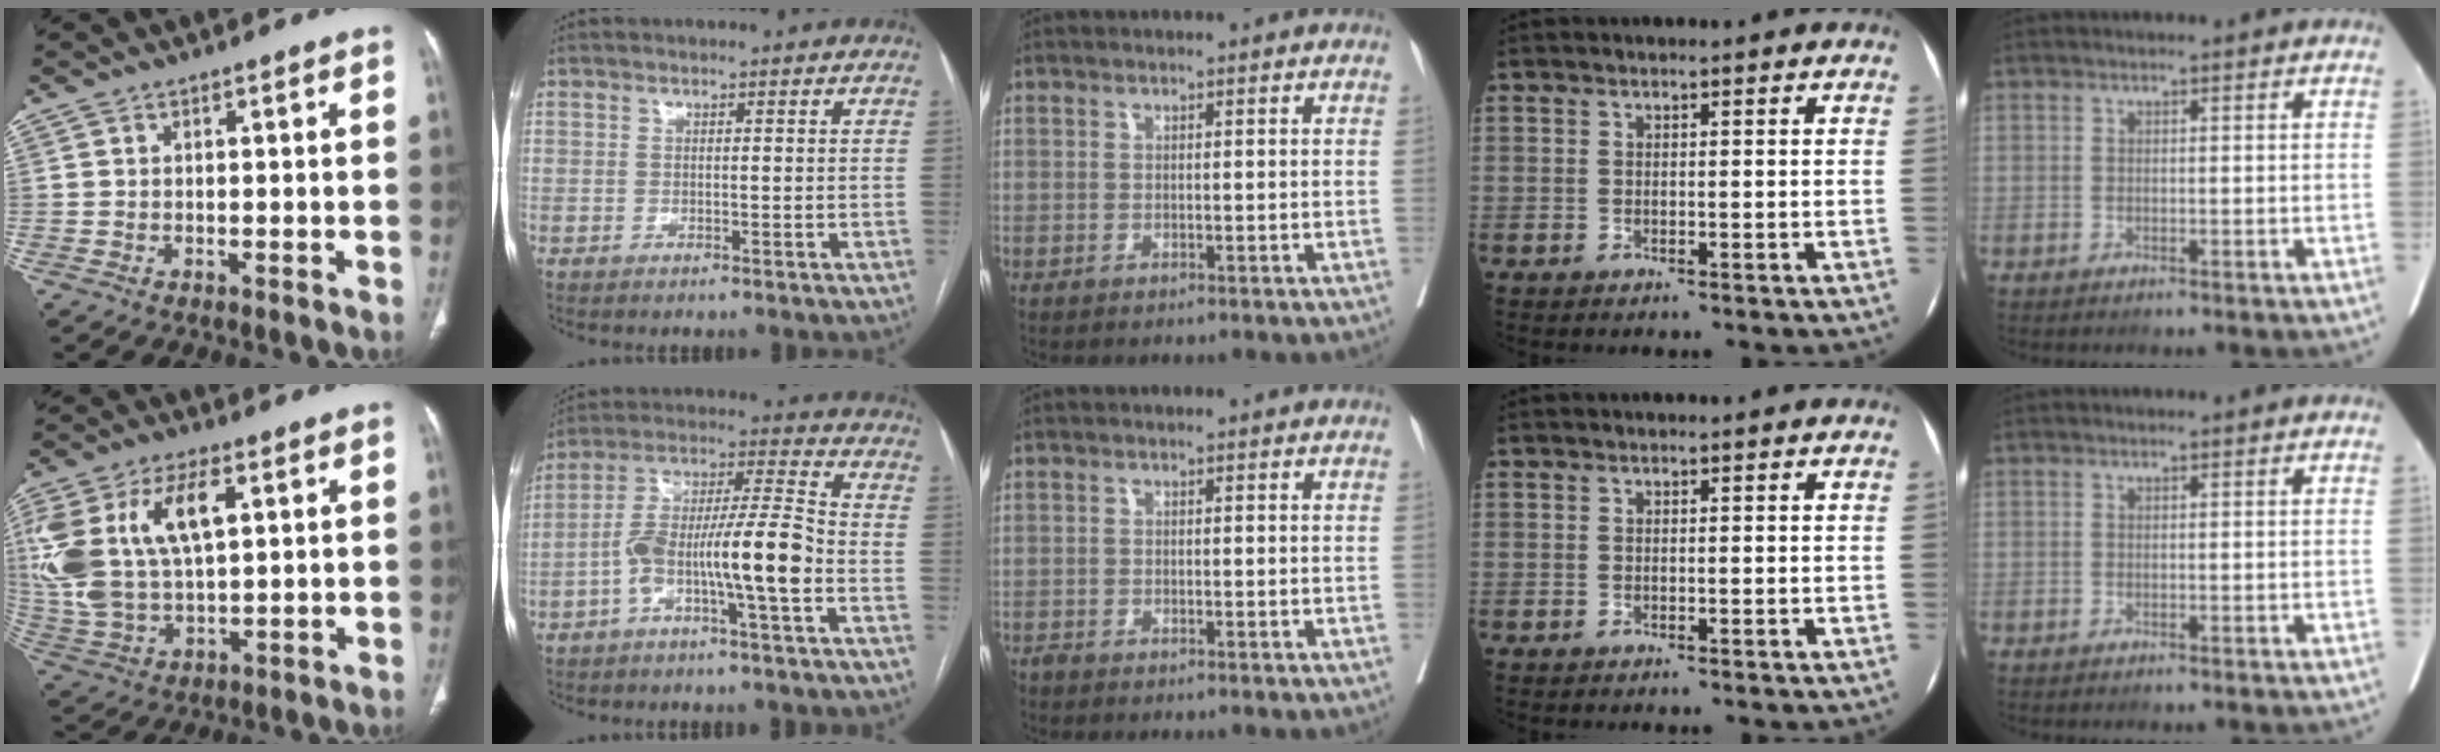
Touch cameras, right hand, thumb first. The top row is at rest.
{"thumb": {"total": 20.5, "force": [5.7, 10.9, 16.4], "torque": [-0.355, 0.002, 0.112]}, "index": {"total": 12.6, "force": [-4.3, 0.7, 11.8], "torque": [-0.213, 0.027, -0.077]}, "middle": {"total": 0.7, "force": [-0.7, 0.0, 0.1], "torque": [-0.007, -0.002, -0.017]}}